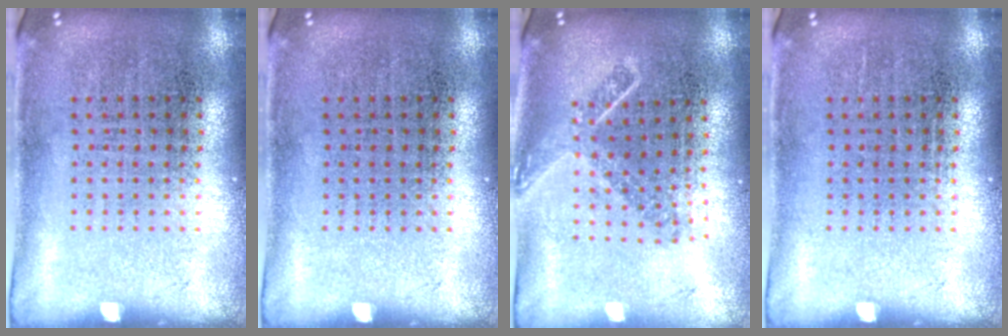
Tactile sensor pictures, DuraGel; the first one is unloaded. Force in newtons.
{"total": 0.0}
{"total": 1.7, "press": 1.3, "slide": 1.1}
{"total": 0.0}